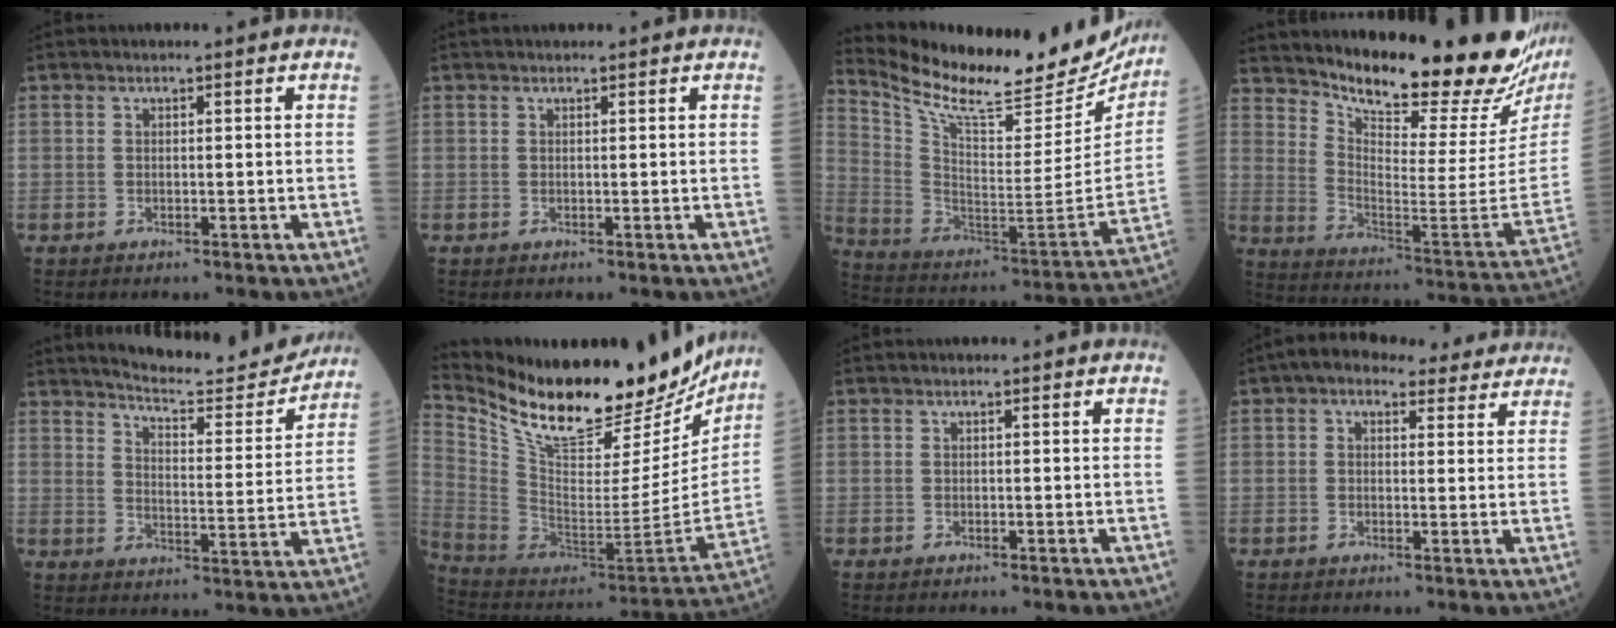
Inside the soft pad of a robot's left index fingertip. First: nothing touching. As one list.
[{"total": 1.7, "force": [1.6, 0.4, 0.5], "torque": [-0.003, 0.023, 0.024]}, {"total": 27.0, "force": [24.1, 5.4, 11.1], "torque": [-0.200, -0.073, 0.345]}, {"total": 25.0, "force": [22.5, 1.8, 10.8], "torque": [-0.182, -0.116, 0.304]}, {"total": 15.8, "force": [15.1, 1.6, 4.5], "torque": [-0.063, -0.041, 0.198]}, {"total": 26.2, "force": [22.2, 7.3, 11.7], "torque": [-0.208, -0.041, 0.348]}, {"total": 0.0}, {"total": 9.0, "force": [7.1, 4.2, 3.5], "torque": [-0.037, 0.033, 0.084]}]